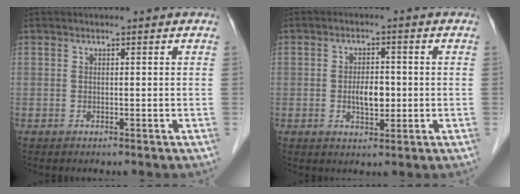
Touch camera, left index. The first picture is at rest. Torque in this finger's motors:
{"motor_torque": [0.11, 0.09, 0.11, 0.03]}